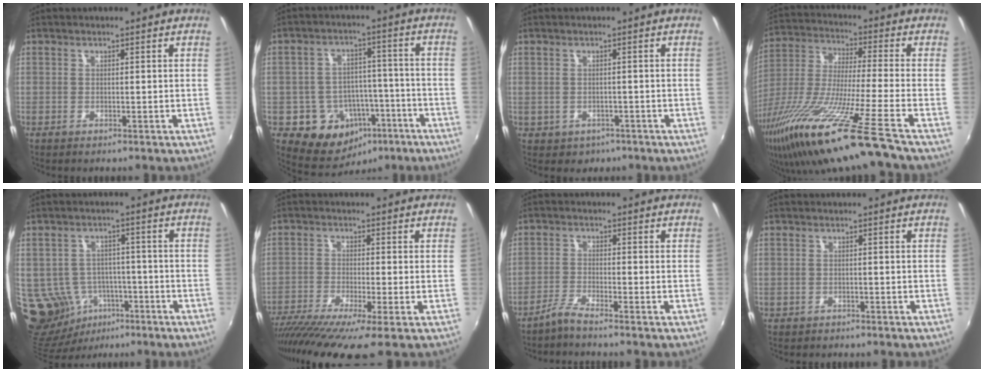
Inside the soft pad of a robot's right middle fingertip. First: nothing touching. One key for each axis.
{"total": 13.0, "fx": -6.3, "fy": 10.2, "fz": 5.0, "tx": -0.114, "ty": 0.031, "tz": -0.063}
{"total": 2.6, "fx": -0.9, "fy": 2.4, "fz": 0.7, "tx": -0.022, "ty": -0.002, "tz": -0.003}
{"total": 20.9, "fx": -14.0, "fy": -1.2, "fz": 15.4, "tx": -0.284, "ty": -0.070, "tz": -0.253}
{"total": 11.2, "fx": -4.3, "fy": 9.1, "fz": 4.9, "tx": -0.125, "ty": 0.004, "tz": -0.043}
{"total": 10.8, "fx": -8.0, "fy": -0.2, "fz": 7.2, "tx": -0.153, "ty": -0.049, "tz": -0.142}
{"total": 2.6, "fx": -2.3, "fy": -0.9, "fz": 0.8, "tx": -0.031, "ty": -0.003, "tz": -0.050}
{"total": 1.0, "fx": -0.9, "fy": 0.3, "fz": -0.1, "tx": -0.004, "ty": -0.003, "tz": -0.013}